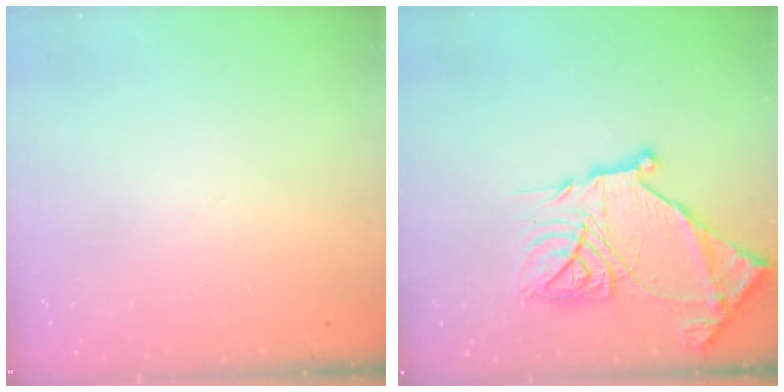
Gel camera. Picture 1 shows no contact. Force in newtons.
{"total": 22.8, "press": 22.6, "slide": 2.3}